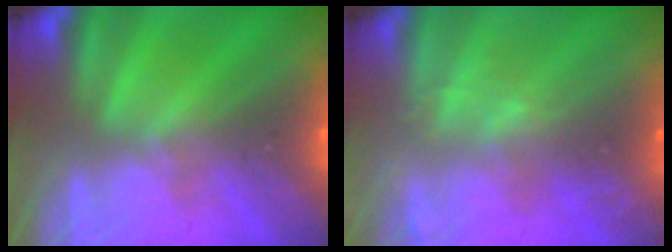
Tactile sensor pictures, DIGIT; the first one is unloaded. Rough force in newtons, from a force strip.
{"total": 2.1}